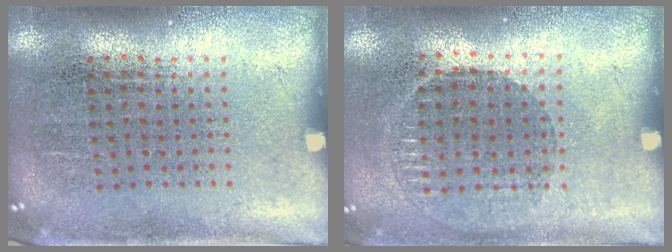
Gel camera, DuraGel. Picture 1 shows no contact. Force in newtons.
{"total": 0.9, "press": 0.8, "slide": 0.3}